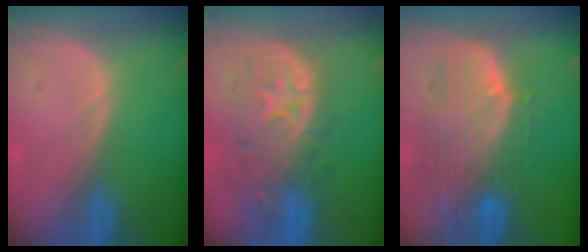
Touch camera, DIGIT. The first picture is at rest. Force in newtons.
{"total": 11.2, "press": 9.7, "slide": 5.5}
{"total": 10.7, "press": 9.2, "slide": 5.5}